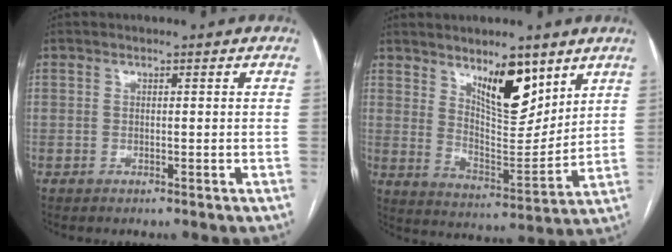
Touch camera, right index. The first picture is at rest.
{"total": 11.3, "force": [6.9, 3.7, 8.1], "torque": [-0.135, -0.007, 0.126]}